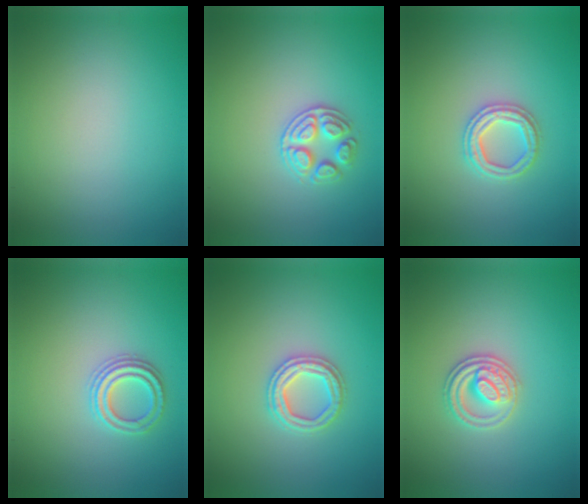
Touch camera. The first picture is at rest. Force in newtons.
{"total": 2.8, "press": 2.7, "slide": 0.7}
{"total": 2.4, "press": 2.4, "slide": 0.3}
{"total": 2.3, "press": 2.3, "slide": 0.3}
{"total": 2.7, "press": 2.6, "slide": 0.7}
{"total": 2.8, "press": 2.6, "slide": 1.0}